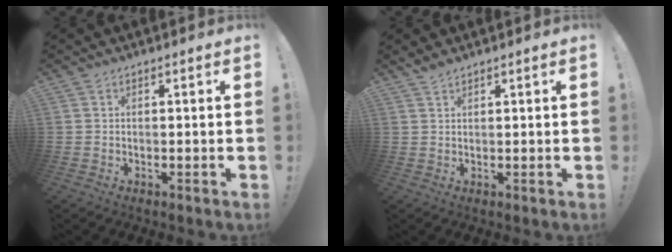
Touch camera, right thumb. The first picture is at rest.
{"total": 1.6, "force": [1.4, 0.2, 0.7], "torque": [-0.018, -0.003, 0.027]}